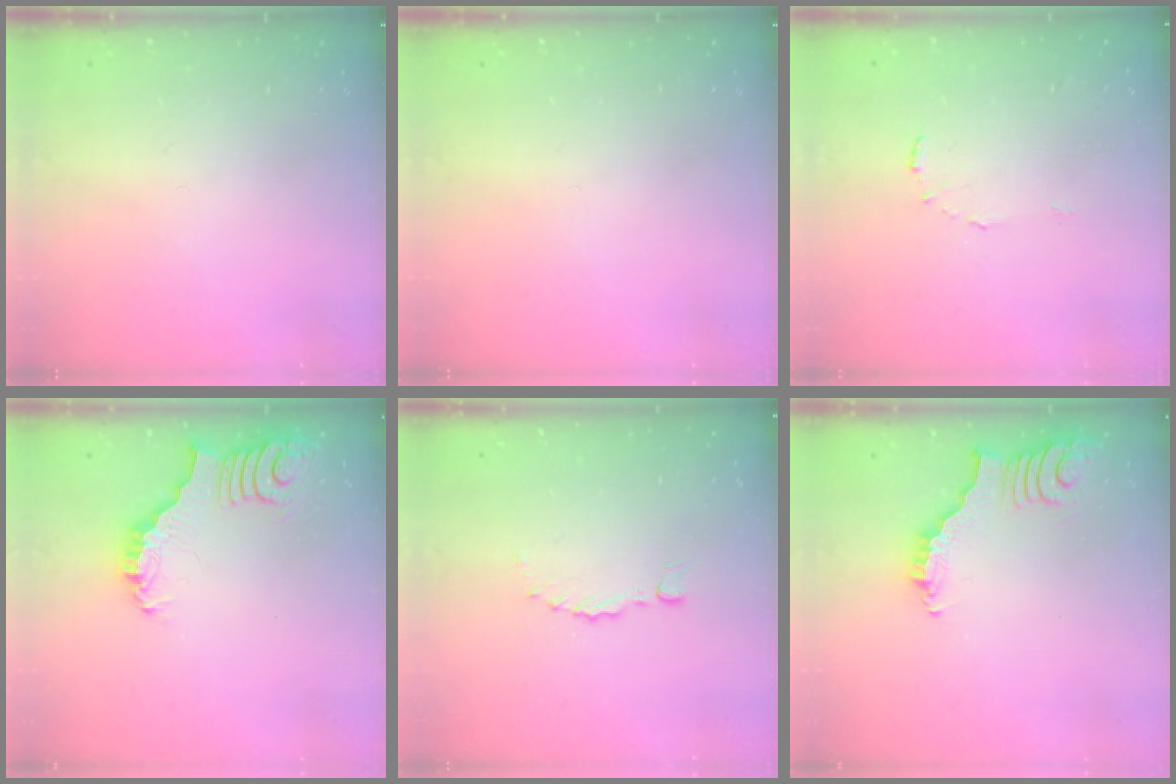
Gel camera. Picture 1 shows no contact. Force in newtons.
{"total": 0.0}
{"total": 4.4, "press": 4.4, "slide": 0.2}
{"total": 3.8, "press": 3.7, "slide": 0.6}
{"total": 0.0}
{"total": 2.0, "press": 2.0, "slide": 0.2}